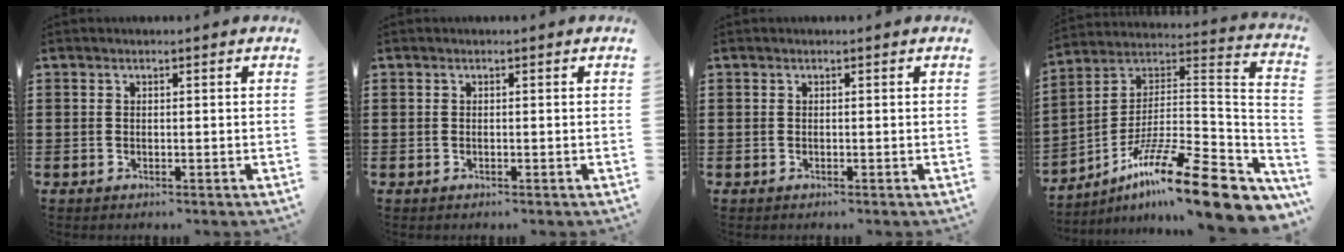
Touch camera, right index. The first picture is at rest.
{"total": 0.0}
{"total": 0.0}
{"total": 16.5, "force": [-11.1, 1.9, 12.1], "torque": [-0.196, 0.019, -0.197]}